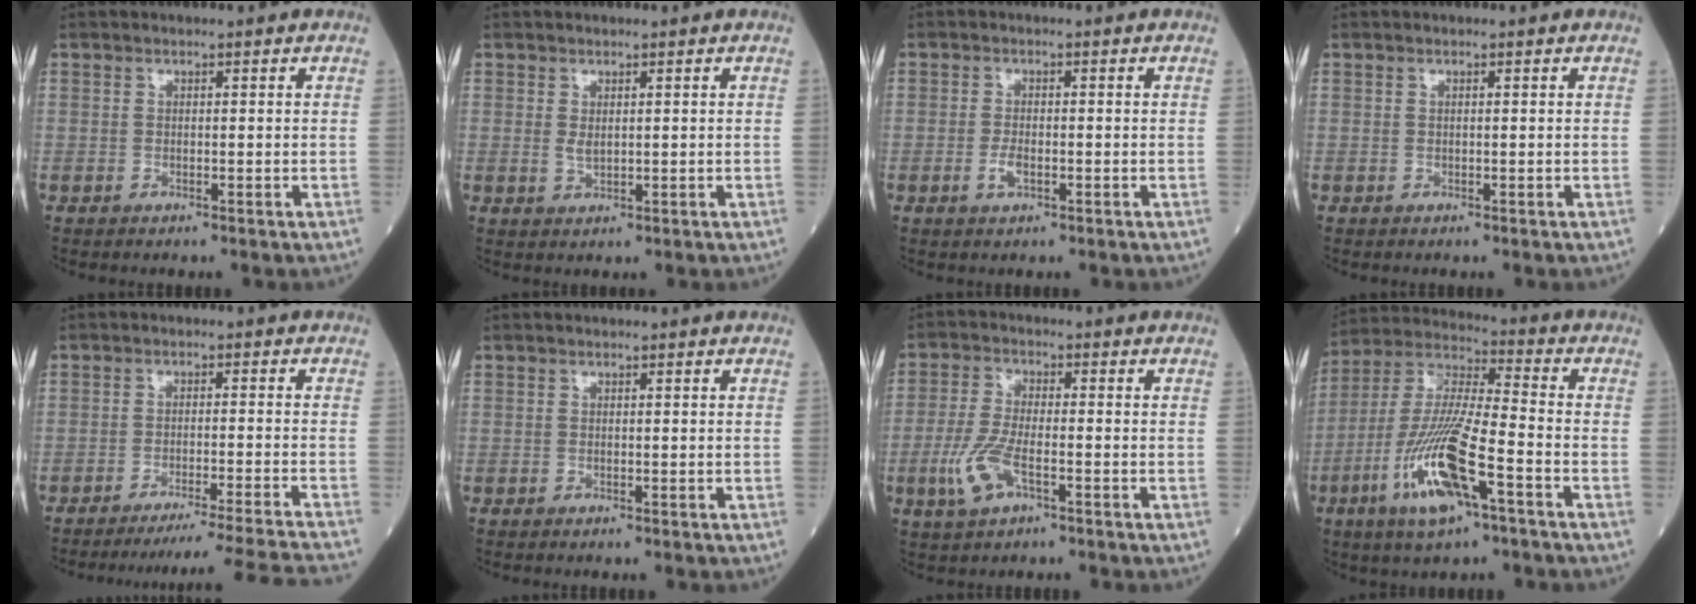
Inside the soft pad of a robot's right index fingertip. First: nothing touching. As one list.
[{"total": 1.3, "force": [0.4, 0.6, 1.0], "torque": [-0.018, -0.004, 0.010]}, {"total": 2.1, "force": [-0.8, 0.7, 1.8], "torque": [-0.044, -0.002, -0.014]}, {"total": 0.0}, {"total": 16.9, "force": [-15.8, -3.6, 5.0], "torque": [-0.039, -0.050, -0.213]}, {"total": 0.0}, {"total": 6.7, "force": [-2.6, 2.1, 5.9], "torque": [-0.140, -0.008, -0.051]}, {"total": 15.5, "force": [-6.6, 2.5, 13.9], "torque": [-0.291, -0.014, -0.121]}]